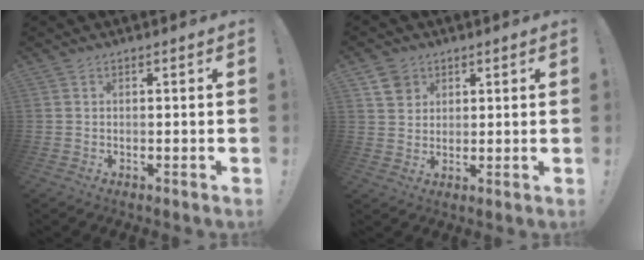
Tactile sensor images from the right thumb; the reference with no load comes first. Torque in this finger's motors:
{"motor_torque": [-0.39, 0.38, -0.24, 0.52, -0.07]}